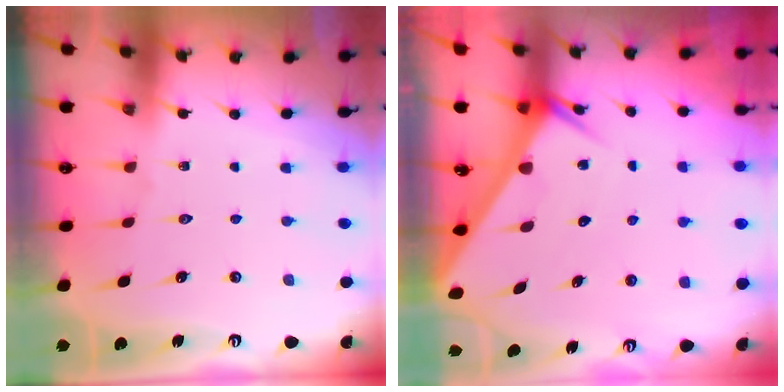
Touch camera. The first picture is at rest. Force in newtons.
{"total": 4.4, "press": 4.4, "slide": 0.4}